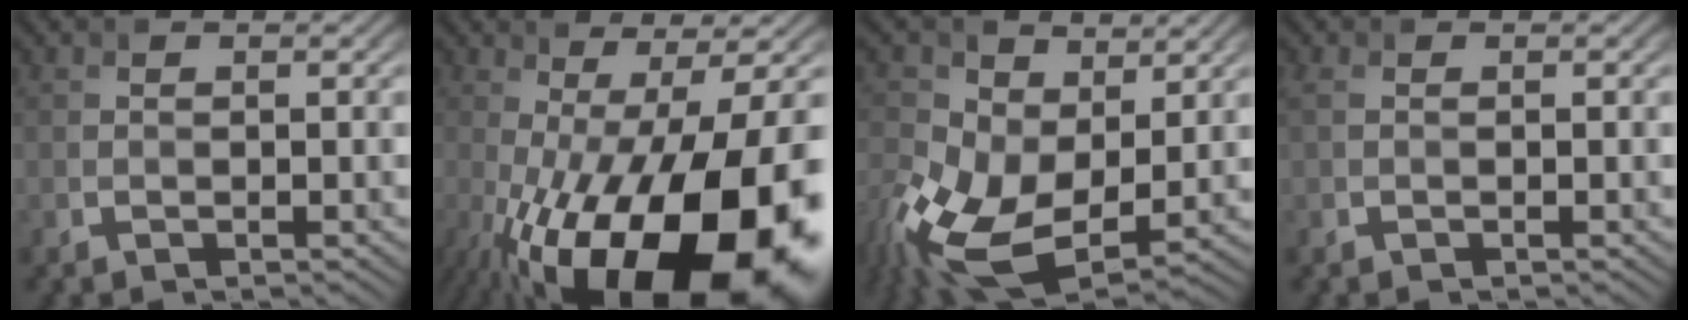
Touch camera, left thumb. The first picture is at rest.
{"total": 20.4, "force": [-8.7, 7.1, 17.0], "torque": [-0.272, -0.040, -0.130]}
{"total": 13.9, "force": [-1.4, 9.0, 10.5], "torque": [-0.266, -0.026, -0.025]}
{"total": 1.1, "force": [0.3, 0.5, 0.9], "torque": [-0.024, 0.004, 0.007]}